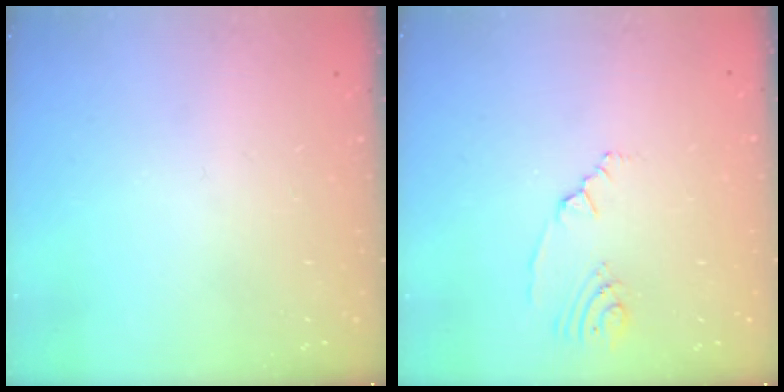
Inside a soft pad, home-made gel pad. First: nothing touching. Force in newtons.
{"total": 2.5, "press": 2.1, "slide": 1.3}